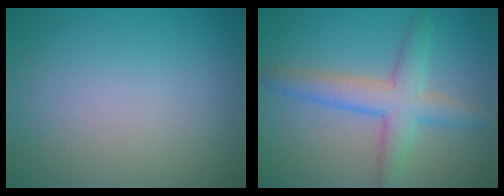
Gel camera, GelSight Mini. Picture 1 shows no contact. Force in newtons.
{"total": 4.7, "press": 4.7, "slide": 0.3}